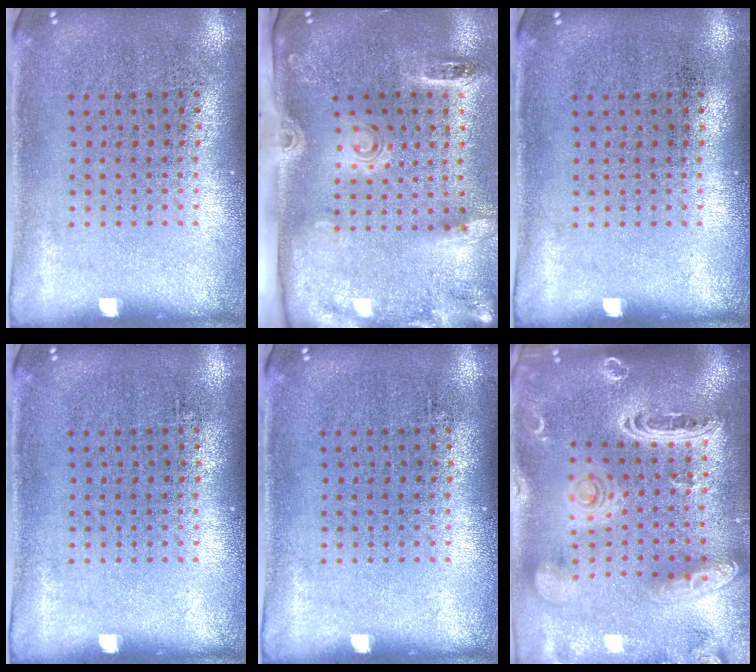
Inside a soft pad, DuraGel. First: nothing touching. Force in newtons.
{"total": 2.8, "press": 1.9, "slide": 2.1}
{"total": 0.0}
{"total": 0.0}
{"total": 0.0}
{"total": 3.7, "press": 2.9, "slide": 2.2}